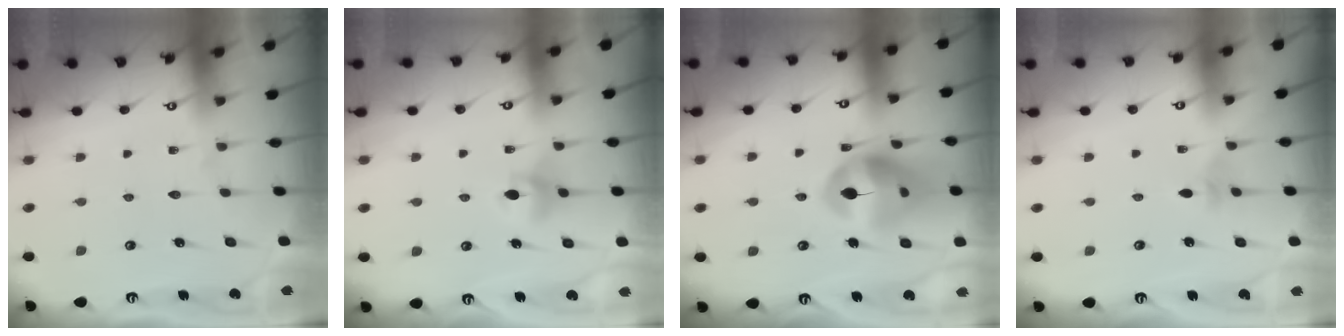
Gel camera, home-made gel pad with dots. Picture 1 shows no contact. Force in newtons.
{"total": 5.9, "press": 5.8, "slide": 0.6}
{"total": 14.4, "press": 14.3, "slide": 1.8}
{"total": 2.5, "press": 2.4, "slide": 0.6}